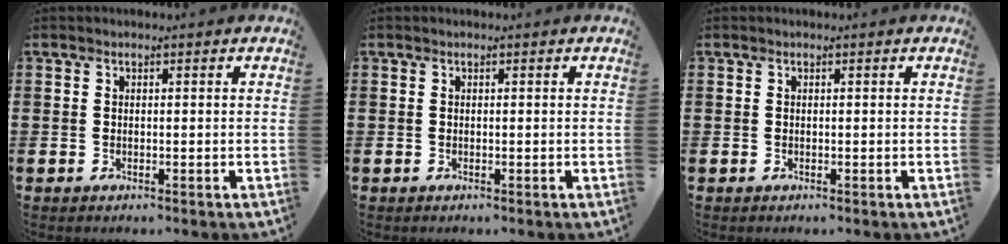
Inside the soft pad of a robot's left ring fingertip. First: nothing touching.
{"total": 0.0}
{"total": 0.0}